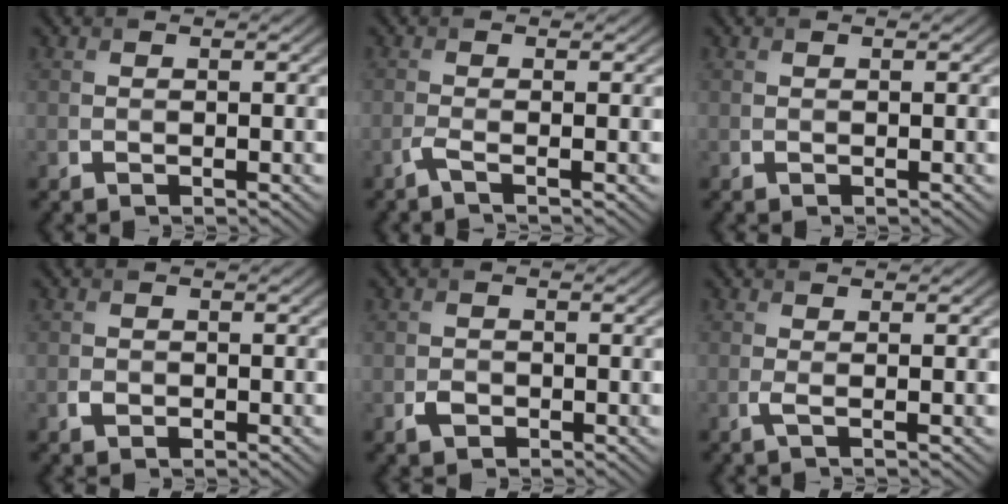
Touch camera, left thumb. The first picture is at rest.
{"total": 1.6, "force": [-0.9, 0.1, 1.3], "torque": [-0.024, 0.002, -0.031]}
{"total": 0.0}
{"total": 1.1, "force": [-0.5, 0.8, 0.5], "torque": [-0.011, -0.003, -0.010]}
{"total": 1.4, "force": [-0.7, 1.0, 0.6], "torque": [-0.011, -0.002, -0.015]}
{"total": 1.2, "force": [-0.1, 0.2, 1.2], "torque": [-0.028, 0.000, -0.004]}